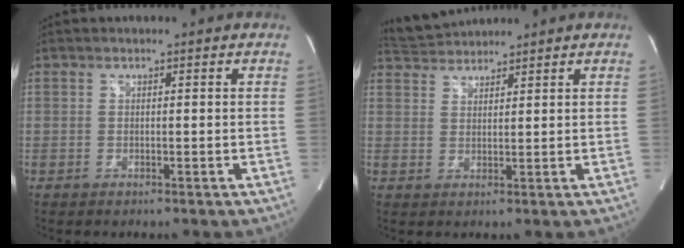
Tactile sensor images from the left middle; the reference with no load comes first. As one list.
[{"total": 4.0, "force": [4.0, 0.0, -0.2], "torque": [-0.010, 0.018, 0.080]}]